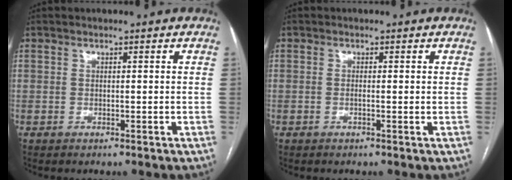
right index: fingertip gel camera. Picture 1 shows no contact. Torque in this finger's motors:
{"motor_torque": [0.12, 0.16, 0.00, 0.00]}